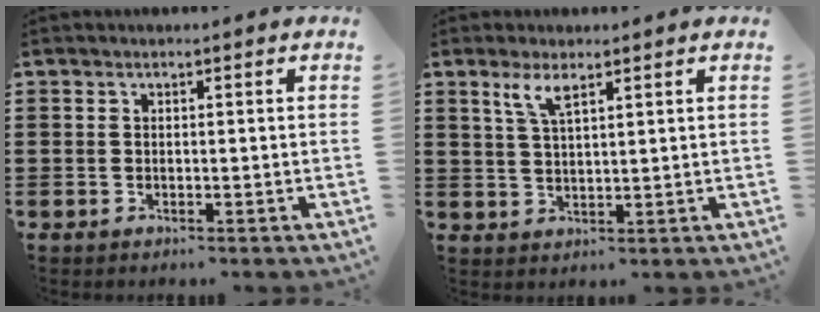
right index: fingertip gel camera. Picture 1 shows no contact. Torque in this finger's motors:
{"motor_torque": [0.17, -0.11, 0.34, 0.09]}